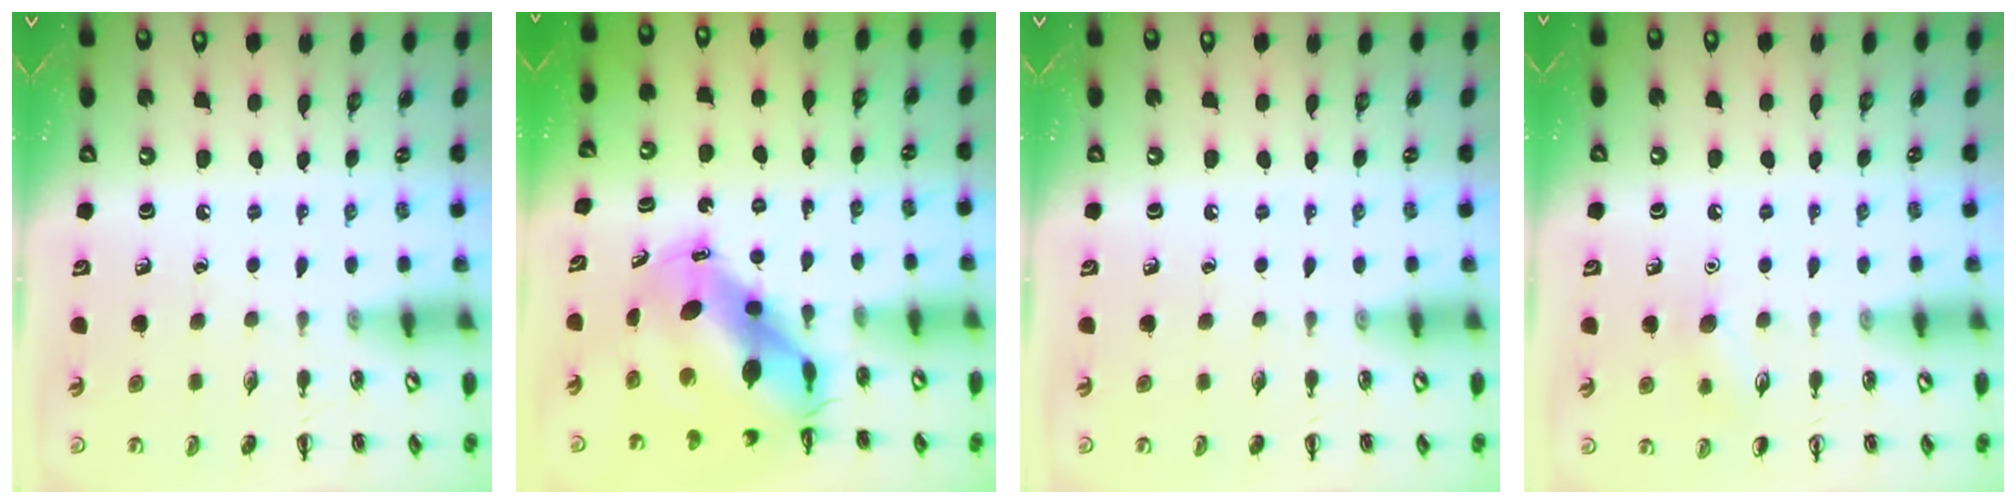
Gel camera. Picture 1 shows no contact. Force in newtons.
{"total": 11.2, "press": 10.8, "slide": 3.0}
{"total": 0.0}
{"total": 7.3, "press": 7.0, "slide": 2.1}